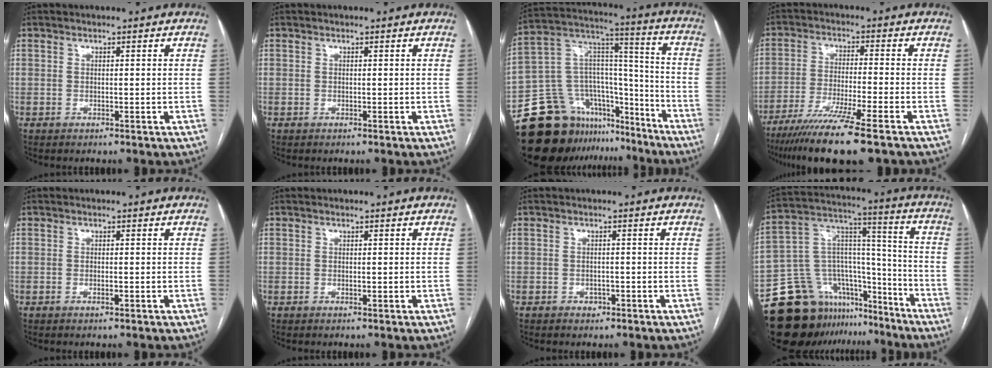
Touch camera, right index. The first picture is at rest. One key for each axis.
{"total": 0.0}
{"total": 21.7, "fx": -16.5, "fy": 12.2, "fz": 7.0, "tx": -0.128, "ty": 0.090, "tz": -0.265}
{"total": 13.5, "fx": -9.5, "fy": -0.2, "fz": 9.6, "tx": -0.177, "ty": -0.040, "tz": -0.161}
{"total": 0.8, "fx": -0.4, "fy": 0.2, "fz": 0.7, "tx": -0.016, "ty": -0.001, "tz": -0.005}
{"total": 0.5, "fx": -0.1, "fy": 0.2, "fz": 0.5, "tx": -0.009, "ty": -0.002, "tz": 0.001}
{"total": 1.2, "fx": -0.7, "fy": 0.8, "fz": 0.4, "tx": -0.005, "ty": 0.003, "tz": -0.010}
{"total": 20.4, "fx": -15.5, "fy": 11.9, "fz": 6.1, "tx": -0.104, "ty": 0.096, "tz": -0.247}